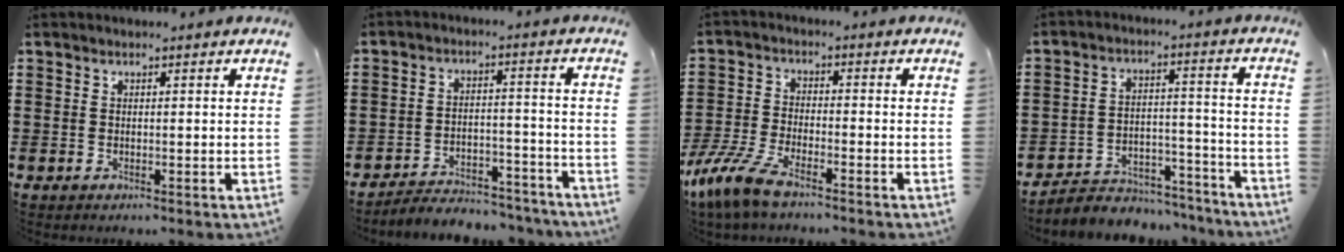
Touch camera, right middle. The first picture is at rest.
{"total": 4.9, "force": [-4.8, 0.8, 0.6], "torque": [-0.010, 0.011, -0.099]}
{"total": 6.9, "force": [-5.5, 1.2, 4.0], "torque": [-0.111, -0.013, -0.113]}
{"total": 5.2, "force": [-4.9, 1.6, 0.5], "torque": [-0.010, 0.015, -0.099]}